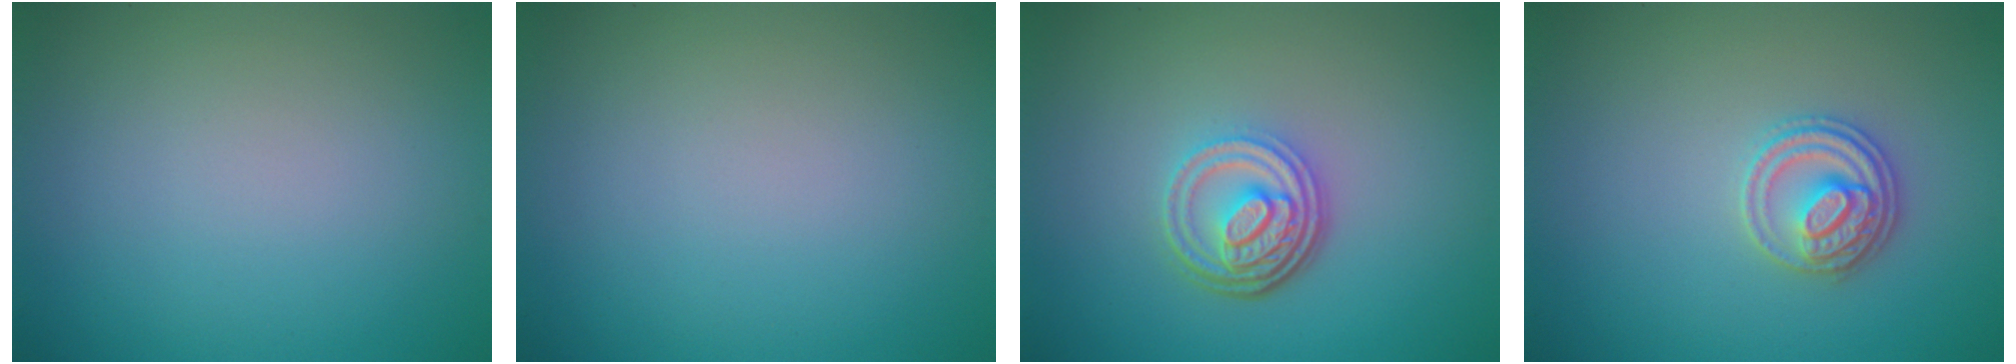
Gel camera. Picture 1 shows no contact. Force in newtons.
{"total": 0.0}
{"total": 4.5, "press": 3.3, "slide": 3.1}
{"total": 2.8, "press": 2.7, "slide": 0.5}